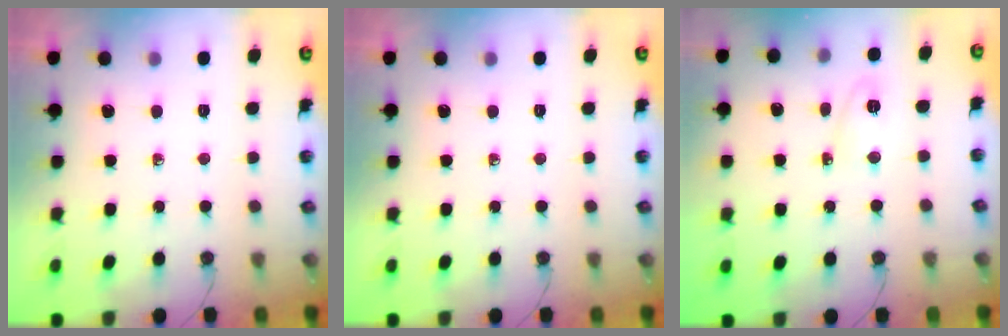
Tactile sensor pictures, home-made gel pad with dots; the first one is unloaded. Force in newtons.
{"total": 0.0}
{"total": 5.4, "press": 3.8, "slide": 3.8}